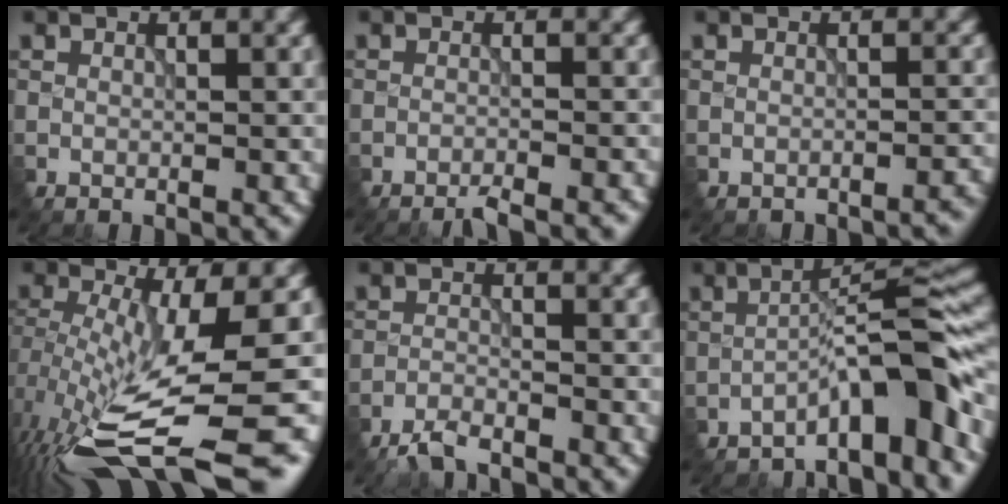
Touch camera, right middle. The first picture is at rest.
{"total": 2.9, "force": [-2.6, 0.1, 1.1], "torque": [-0.021, 0.010, -0.047]}
{"total": 1.7, "force": [-1.7, 0.2, 0.3], "torque": [0.001, 0.010, -0.028]}
{"total": 10.6, "force": [-4.7, 2.5, 9.2], "torque": [-0.201, -0.016, -0.059]}
{"total": 2.6, "force": [-2.6, 0.0, 0.0], "torque": [-0.011, 0.002, -0.059]}
{"total": 7.3, "force": [-5.2, 0.8, 5.1], "torque": [-0.072, 0.030, -0.089]}